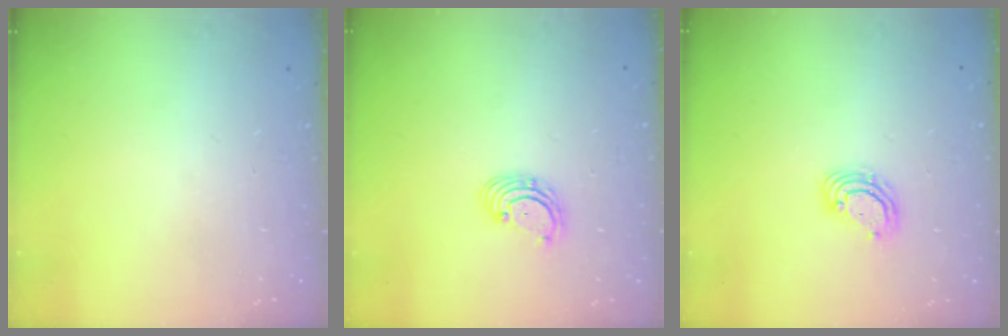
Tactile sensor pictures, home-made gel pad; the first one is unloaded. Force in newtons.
{"total": 2.9, "press": 2.9, "slide": 0.3}
{"total": 5.4, "press": 5.4, "slide": 0.7}